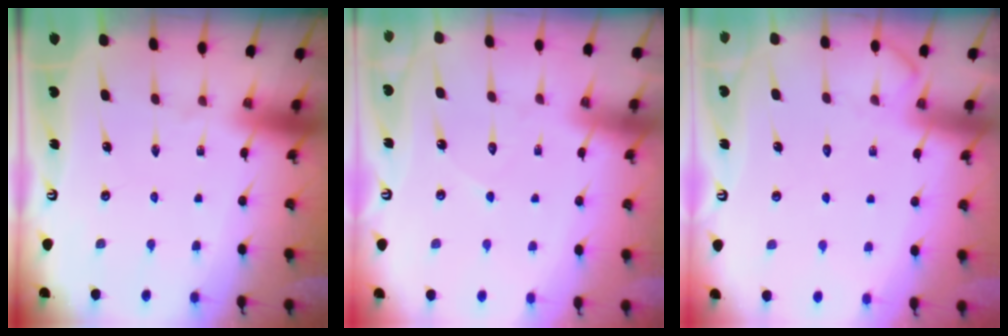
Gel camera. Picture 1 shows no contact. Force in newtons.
{"total": 4.7, "press": 4.7, "slide": 0.5}
{"total": 5.3, "press": 5.3, "slide": 0.6}